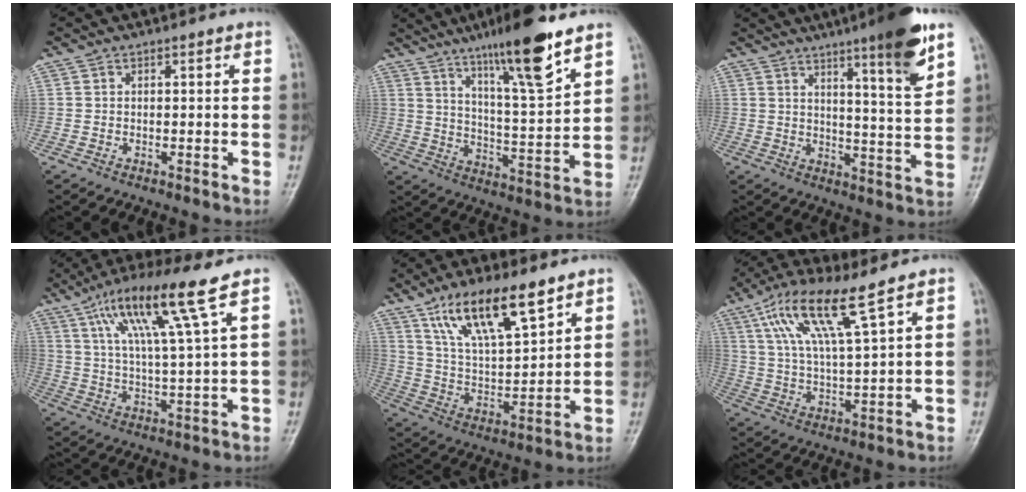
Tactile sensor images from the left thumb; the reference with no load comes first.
{"total": 16.1, "force": [10.6, 2.0, 12.0], "torque": [-0.188, -0.056, 0.179]}
{"total": 12.9, "force": [7.9, 1.0, 10.2], "torque": [-0.139, -0.046, 0.115]}
{"total": 14.1, "force": [7.5, 0.5, 12.0], "torque": [-0.221, -0.018, 0.137]}
{"total": 16.2, "force": [10.2, 5.1, 11.4], "torque": [-0.181, -0.041, 0.196]}
{"total": 12.7, "force": [7.1, 1.9, 10.3], "torque": [-0.206, -0.017, 0.141]}